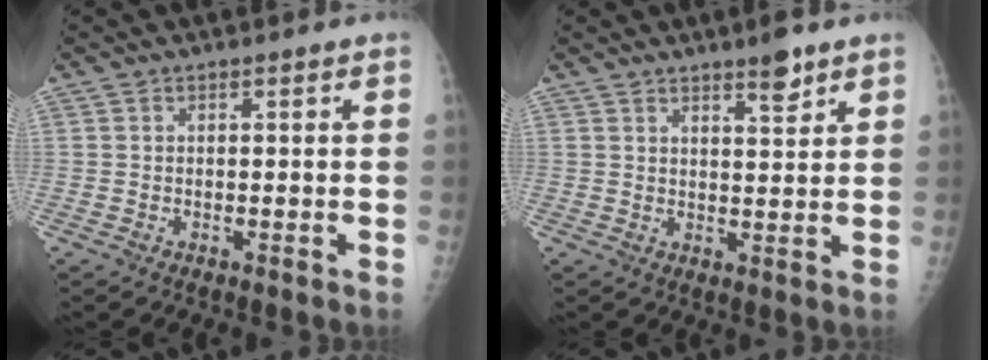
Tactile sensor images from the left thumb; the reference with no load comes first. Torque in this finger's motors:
{"motor_torque": [-0.10, 0.38, -0.49, -0.06, 0.03]}